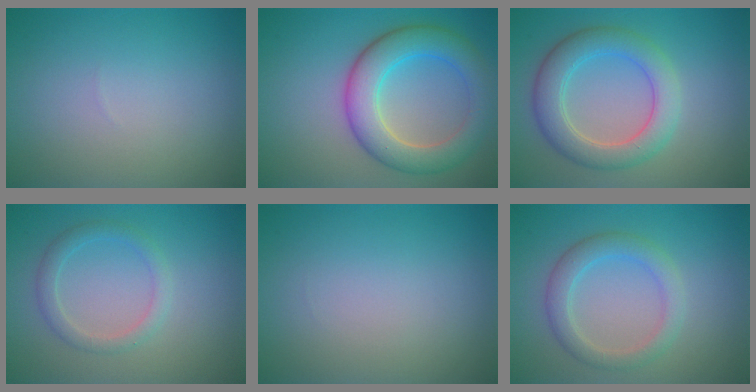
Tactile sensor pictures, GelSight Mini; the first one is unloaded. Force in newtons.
{"total": 6.6, "press": 6.6, "slide": 0.2}
{"total": 5.2, "press": 5.2, "slide": 0.2}
{"total": 2.0, "press": 2.0, "slide": 0.1}
{"total": 0.0}
{"total": 3.1, "press": 3.1, "slide": 0.3}